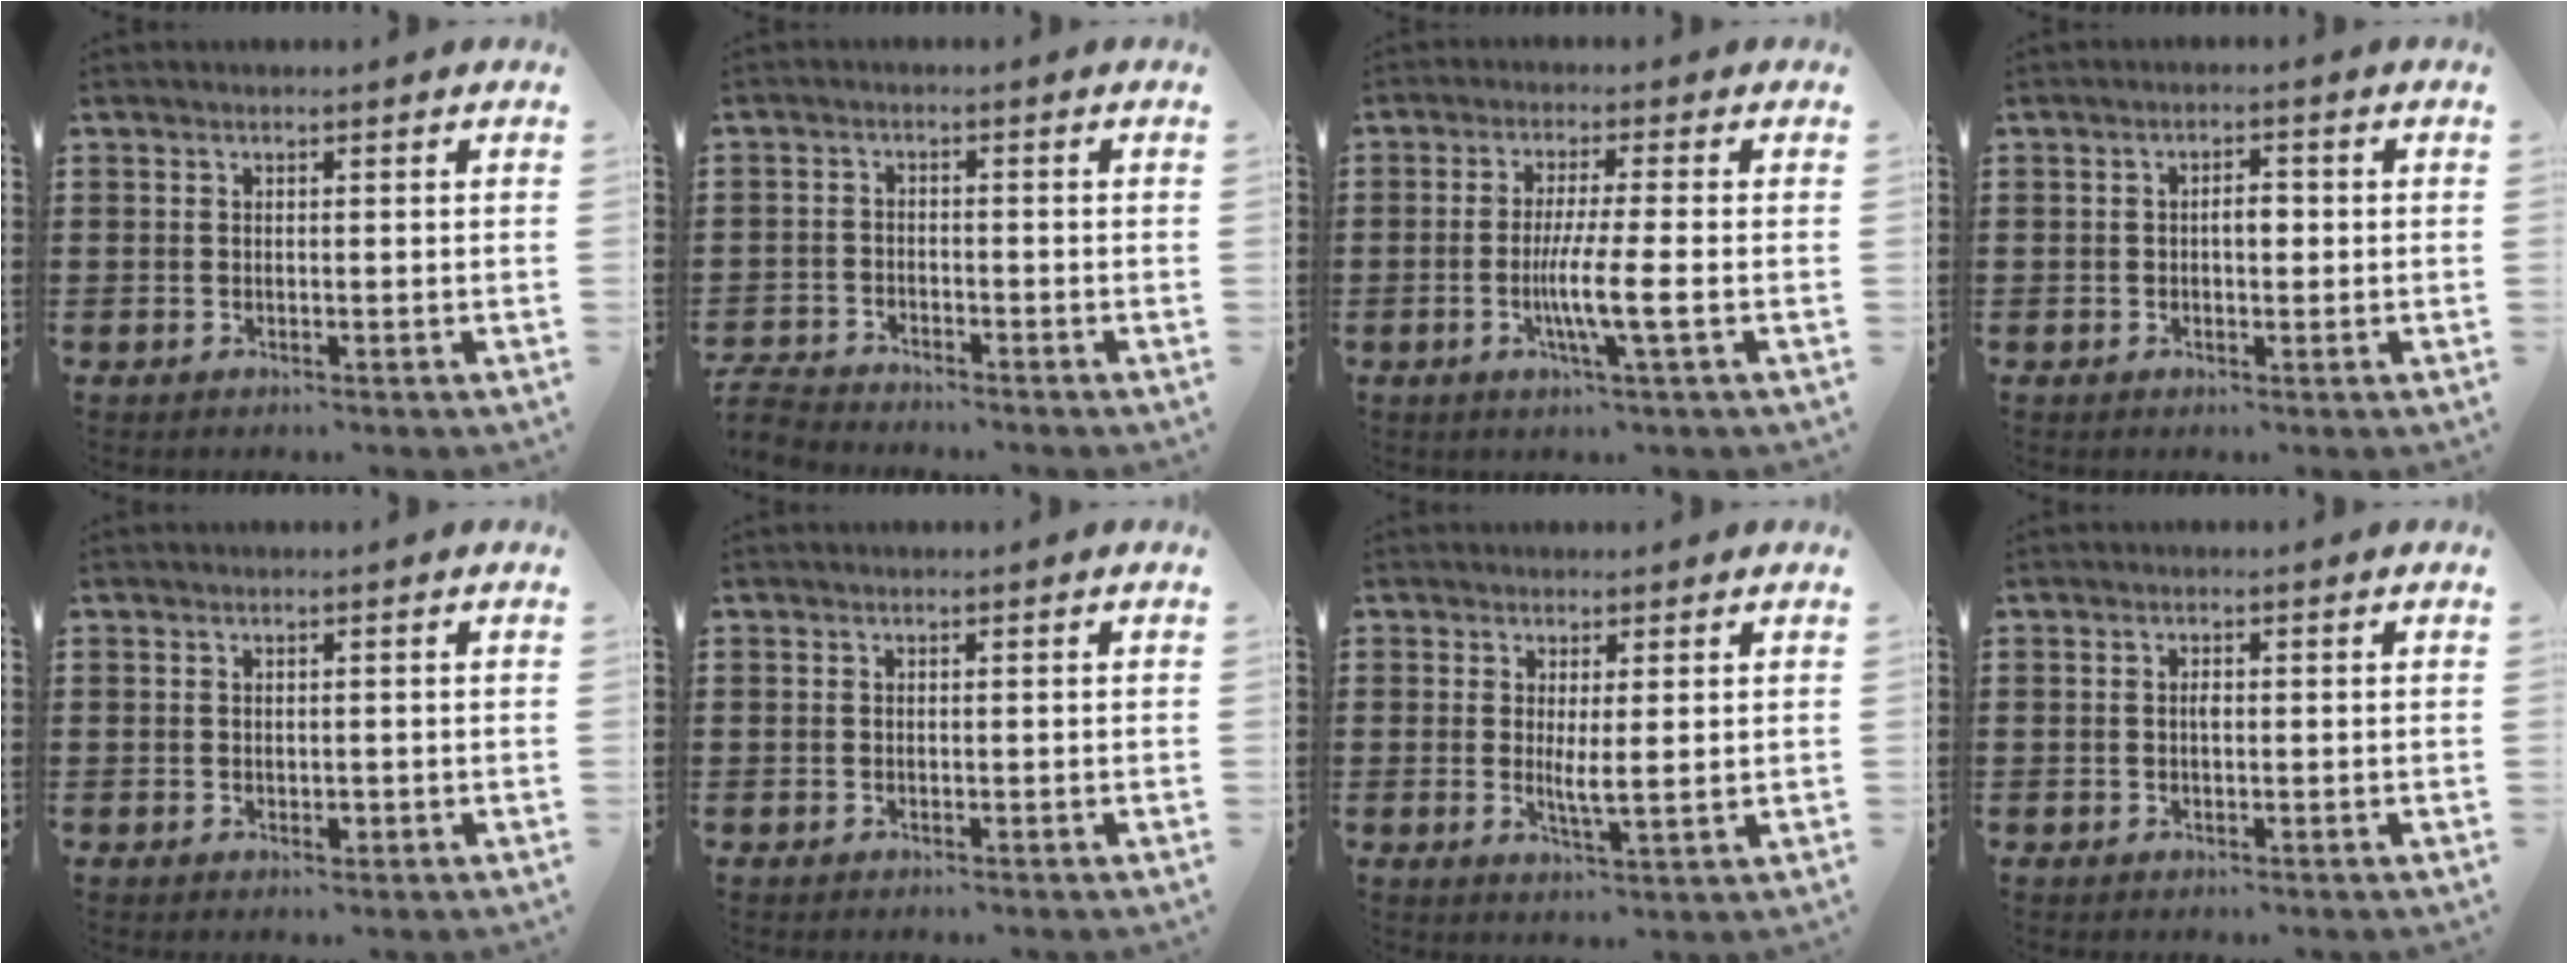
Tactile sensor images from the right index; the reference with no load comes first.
{"total": 3.1, "force": [-3.1, 0.4, 0.1], "torque": [-0.013, -0.001, -0.069]}
{"total": 7.0, "force": [-1.5, 0.0, 6.8], "torque": [-0.131, -0.017, -0.032]}
{"total": 2.7, "force": [-0.1, 1.2, 2.4], "torque": [-0.037, 0.003, -0.006]}
{"total": 0.9, "force": [-0.1, 0.6, 0.7], "torque": [-0.013, 0.000, -0.002]}
{"total": 0.0}
{"total": 3.1, "force": [0.5, 0.5, 3.0], "torque": [-0.052, -0.005, 0.007]}
{"total": 1.1, "force": [0.0, 0.4, 1.1], "torque": [-0.022, -0.001, -0.001]}